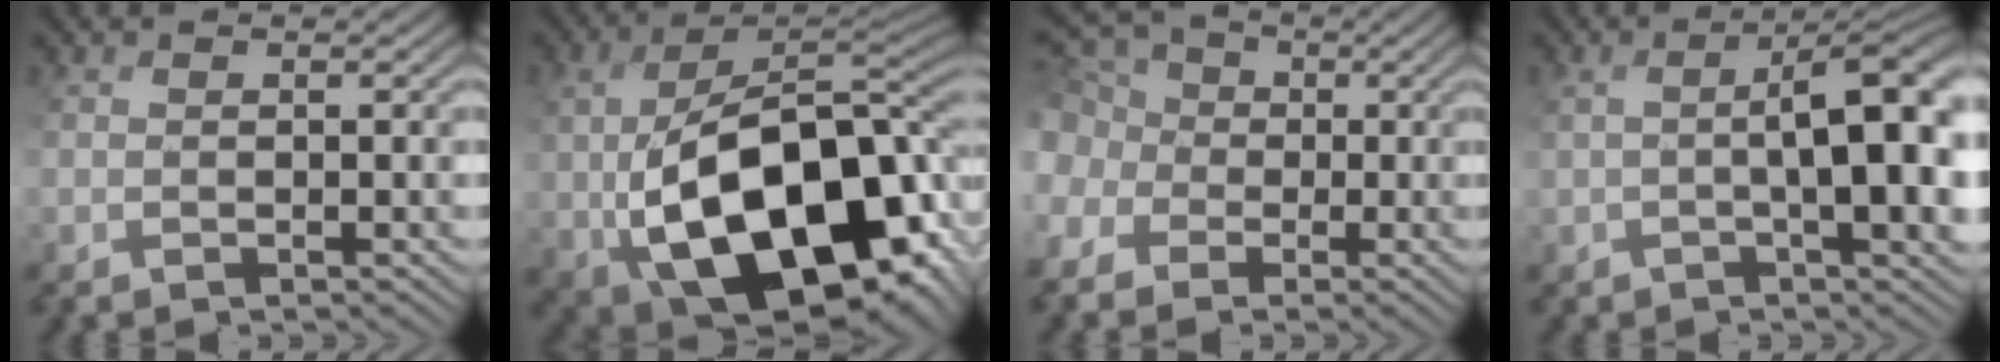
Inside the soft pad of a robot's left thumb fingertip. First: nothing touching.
{"total": 17.2, "force": [-3.4, 10.5, 13.2], "torque": [-0.221, -0.022, -0.038]}
{"total": 10.1, "force": [-1.6, 9.3, 3.8], "torque": [-0.149, 0.000, -0.053]}
{"total": 8.0, "force": [-0.1, 2.2, 7.7], "torque": [-0.115, 0.007, 0.014]}